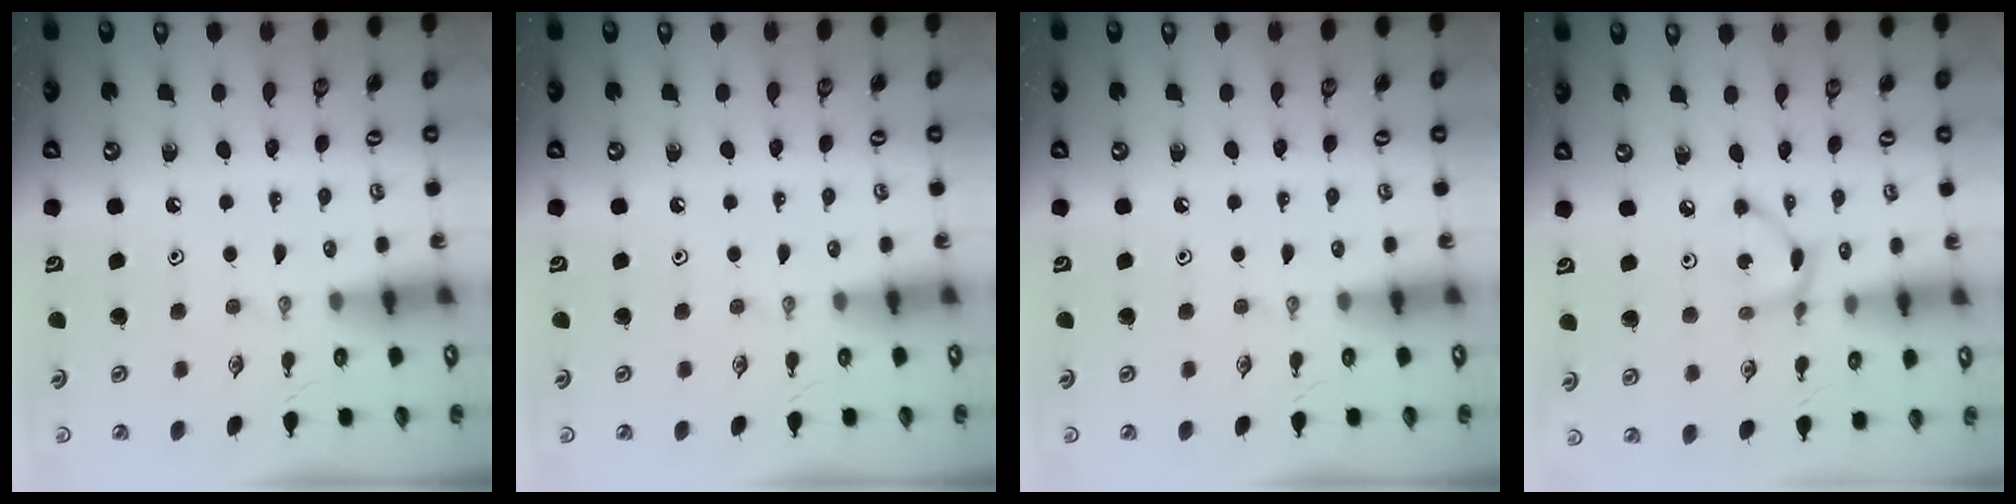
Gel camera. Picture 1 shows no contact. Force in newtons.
{"total": 0.0}
{"total": 0.0}
{"total": 5.4, "press": 5.4, "slide": 0.2}